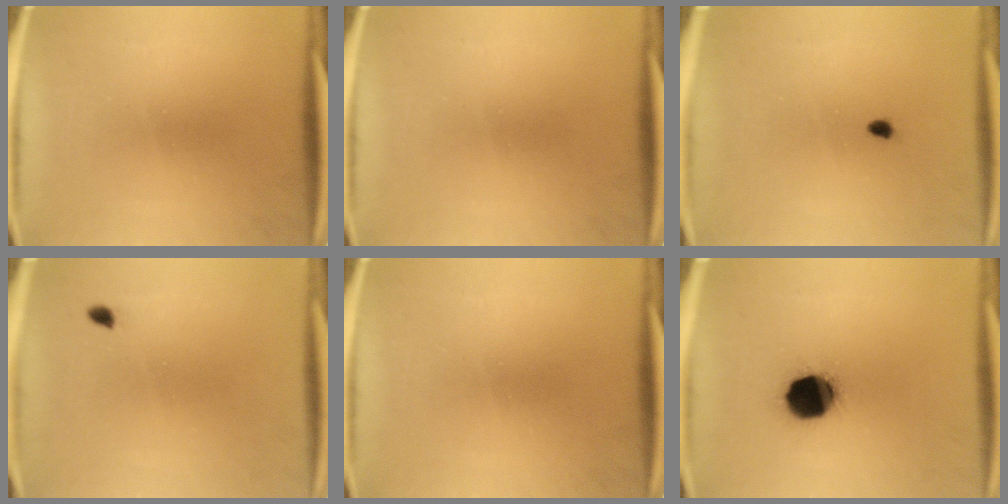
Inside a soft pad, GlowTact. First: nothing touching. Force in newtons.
{"total": 0.0}
{"total": 0.7}
{"total": 0.9}
{"total": 0.0}
{"total": 13.7}